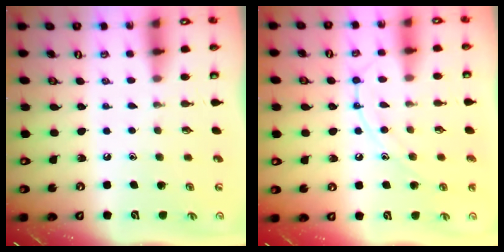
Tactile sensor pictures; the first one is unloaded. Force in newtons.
{"total": 9.9, "press": 9.9, "slide": 0.4}